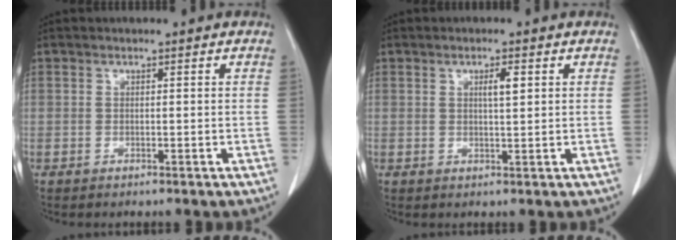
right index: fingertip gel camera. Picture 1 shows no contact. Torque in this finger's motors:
{"motor_torque": [0.01, 0.00, 0.01, 0.04]}